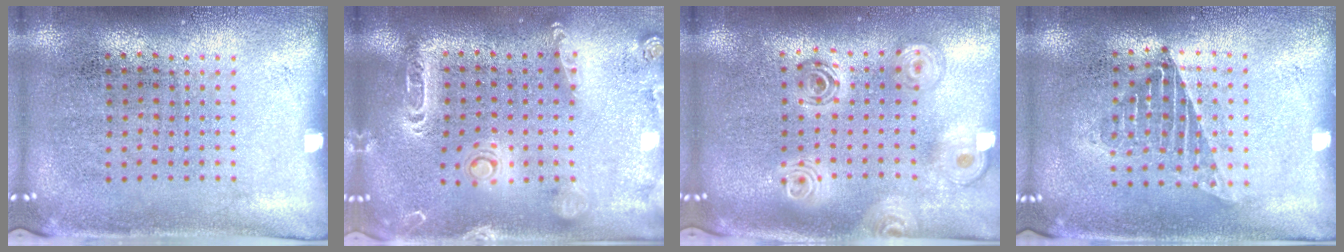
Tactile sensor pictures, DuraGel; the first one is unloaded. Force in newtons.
{"total": 2.1, "press": 2.0, "slide": 0.7}
{"total": 2.2, "press": 1.8, "slide": 1.2}
{"total": 1.3, "press": 1.2, "slide": 0.5}